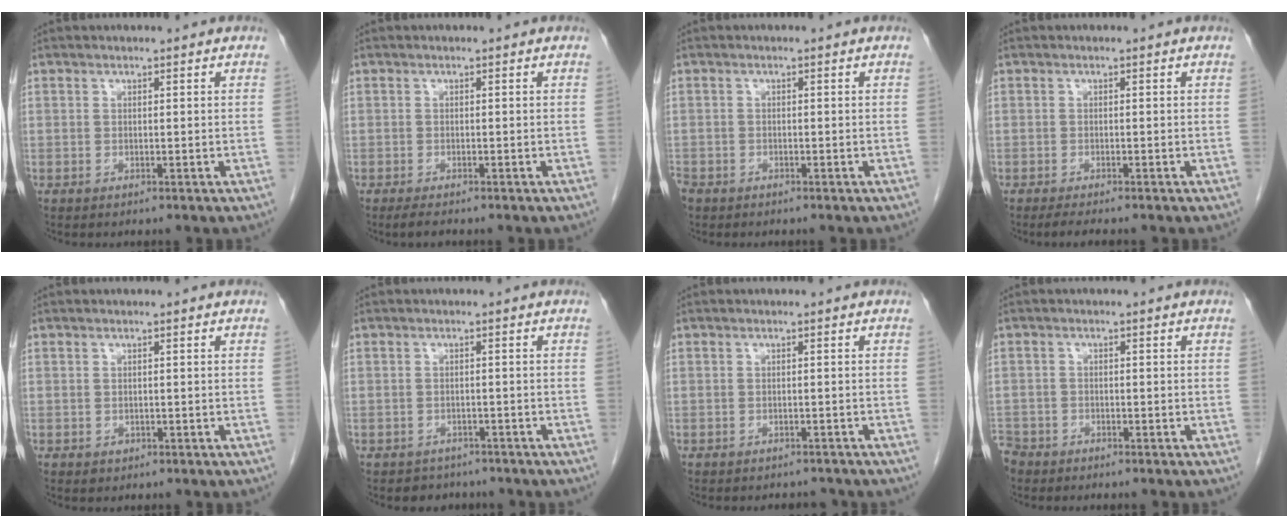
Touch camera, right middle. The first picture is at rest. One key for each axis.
{"total": 1.7, "fx": -1.4, "fy": 0.2, "fz": 1.0, "tx": -0.024, "ty": -0.005, "tz": -0.023}
{"total": 2.8, "fx": -2.0, "fy": 1.8, "fz": 0.8, "tx": -0.025, "ty": -0.002, "tz": -0.039}
{"total": 2.7, "fx": -2.2, "fy": 0.1, "fz": 1.5, "tx": -0.026, "ty": -0.006, "tz": -0.032}
{"total": 0.8, "fx": -0.4, "fy": 0.7, "fz": 0.3, "tx": -0.005, "ty": 0.001, "tz": -0.001}
{"total": 3.4, "fx": -2.8, "fy": 1.9, "fz": -0.1, "tx": -0.007, "ty": 0.007, "tz": -0.037}
{"total": 3.9, "fx": -3.6, "fy": 1.4, "fz": 0.6, "tx": -0.007, "ty": 0.000, "tz": -0.043}
{"total": 3.8, "fx": -3.2, "fy": 2.0, "fz": 0.3, "tx": -0.009, "ty": -0.001, "tz": -0.065}